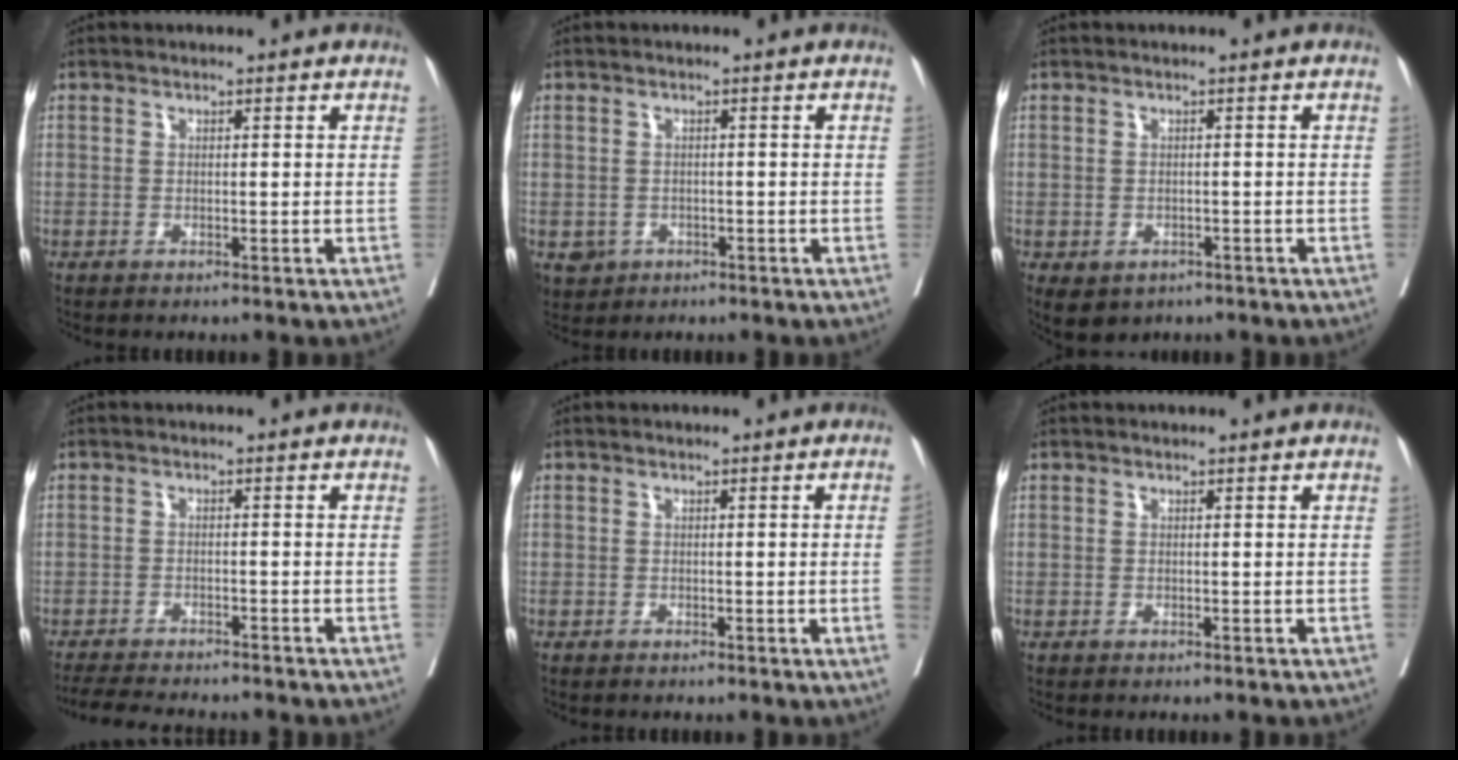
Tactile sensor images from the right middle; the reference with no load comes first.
{"total": 3.0, "force": [-1.2, 2.7, 0.6], "torque": [-0.009, 0.002, -0.013]}
{"total": 4.3, "force": [-2.6, 3.0, 1.6], "torque": [-0.020, -0.001, -0.029]}
{"total": 9.7, "force": [-8.9, 1.3, 3.8], "torque": [-0.054, -0.013, -0.128]}
{"total": 1.2, "force": [-0.1, -0.4, 1.1], "torque": [-0.012, -0.002, 0.001]}
{"total": 0.0}